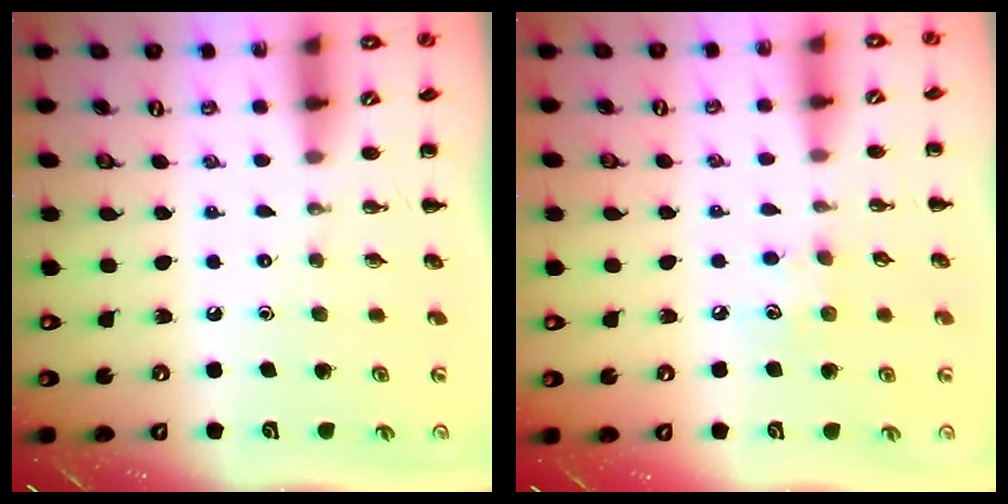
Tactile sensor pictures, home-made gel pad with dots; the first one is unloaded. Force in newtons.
{"total": 6.3, "press": 6.2, "slide": 1.5}